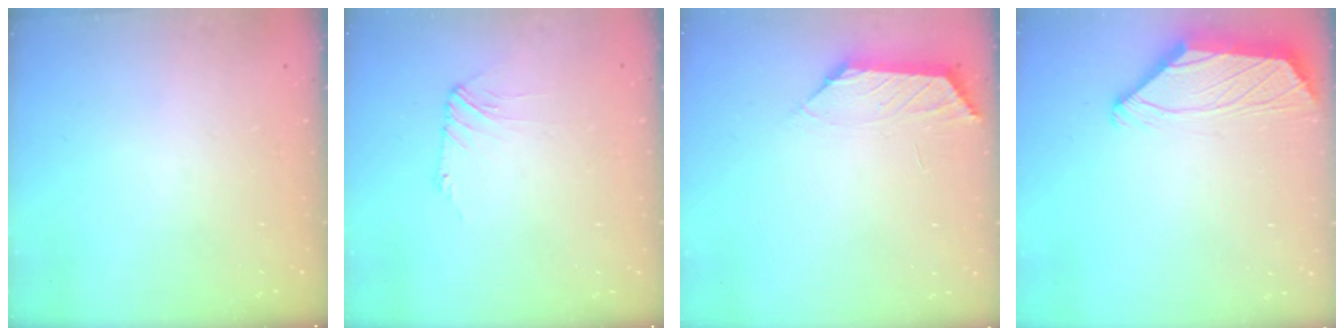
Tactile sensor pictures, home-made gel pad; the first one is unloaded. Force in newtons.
{"total": 4.7, "press": 4.6, "slide": 0.7}
{"total": 1.3, "press": 1.2, "slide": 0.4}
{"total": 1.8, "press": 1.6, "slide": 0.8}